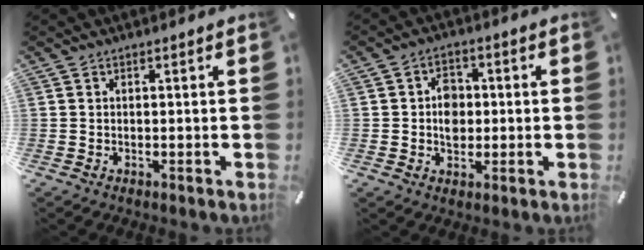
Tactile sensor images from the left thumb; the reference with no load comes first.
{"total": 5.6, "force": [-0.1, 4.7, 3.2], "torque": [-0.038, 0.001, -0.005]}